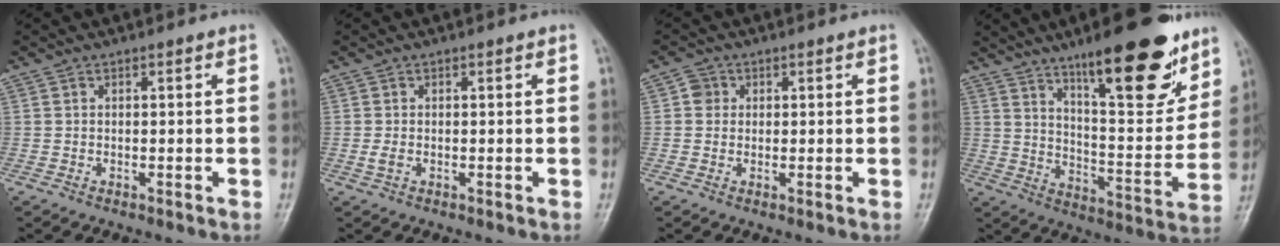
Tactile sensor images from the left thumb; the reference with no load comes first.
{"total": 1.5, "force": [-0.2, 0.9, 1.2], "torque": [-0.027, -0.001, -0.006]}
{"total": 2.4, "force": [0.4, 2.3, 0.7], "torque": [0.005, 0.003, 0.001]}
{"total": 21.1, "force": [13.5, 5.9, 15.2], "torque": [-0.181, -0.075, 0.212]}